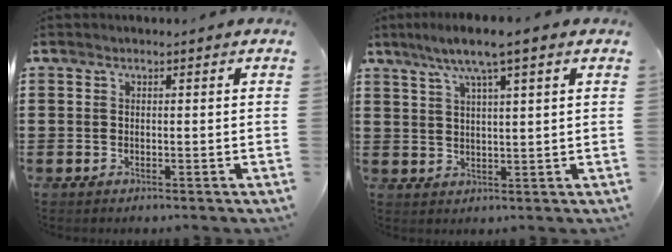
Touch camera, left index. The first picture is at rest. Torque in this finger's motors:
{"motor_torque": [1.85, -0.29, 0.50, 0.21]}